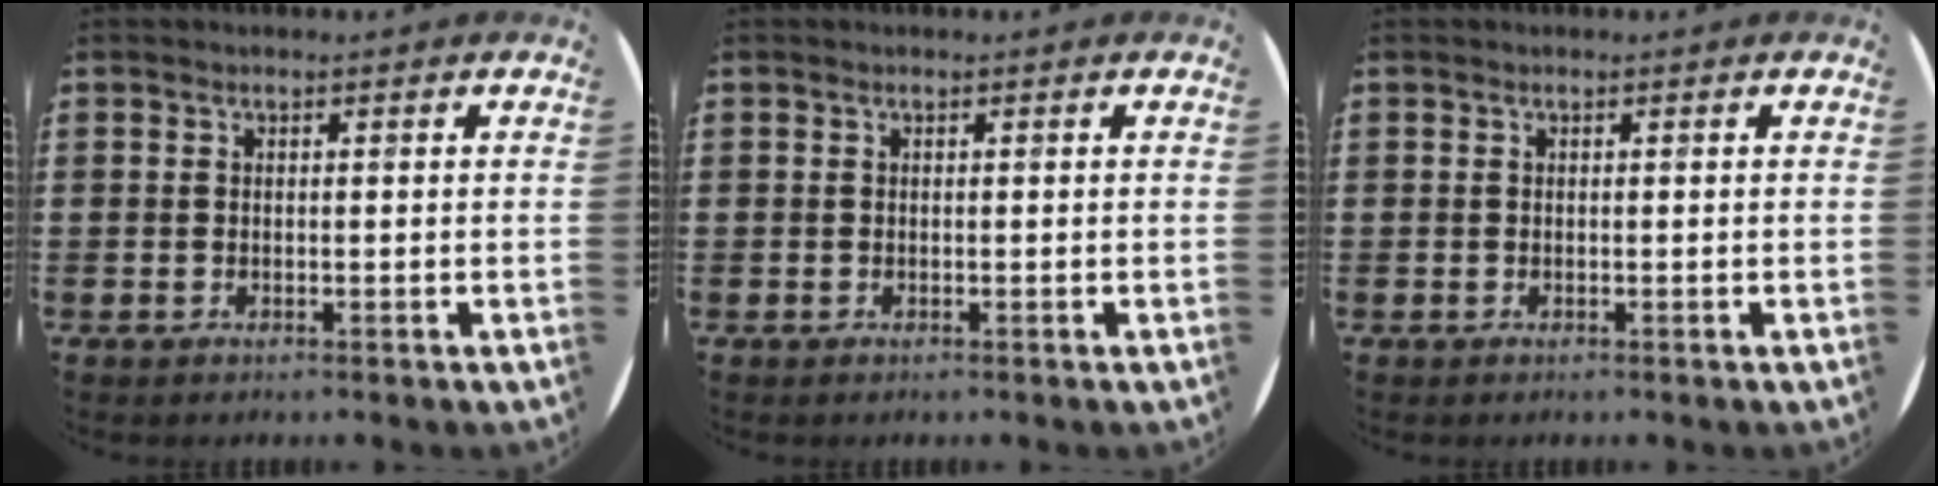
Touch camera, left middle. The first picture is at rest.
{"total": 0.0}
{"total": 0.0}